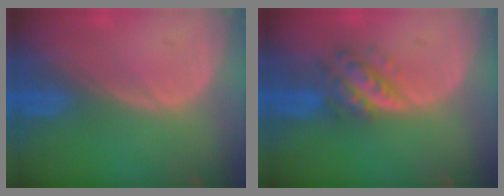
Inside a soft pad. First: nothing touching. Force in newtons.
{"total": 5.6, "press": 5.2, "slide": 2.1}